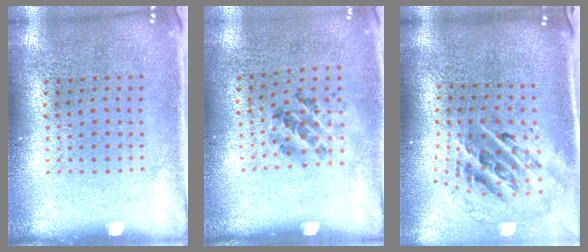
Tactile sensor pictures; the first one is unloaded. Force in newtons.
{"total": 1.3, "press": 0.7, "slide": 1.1}
{"total": 2.7, "press": 1.8, "slide": 2.0}